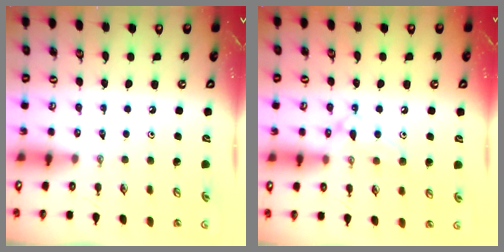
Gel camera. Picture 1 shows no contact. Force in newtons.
{"total": 12.1, "press": 12.0, "slide": 0.9}